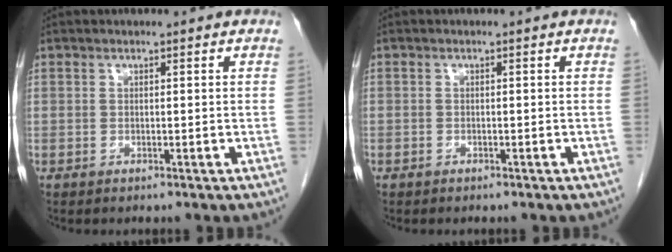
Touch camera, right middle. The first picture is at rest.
{"total": 0.5, "force": [-0.4, 0.3, 0.1], "torque": [-0.007, 0.001, -0.008]}